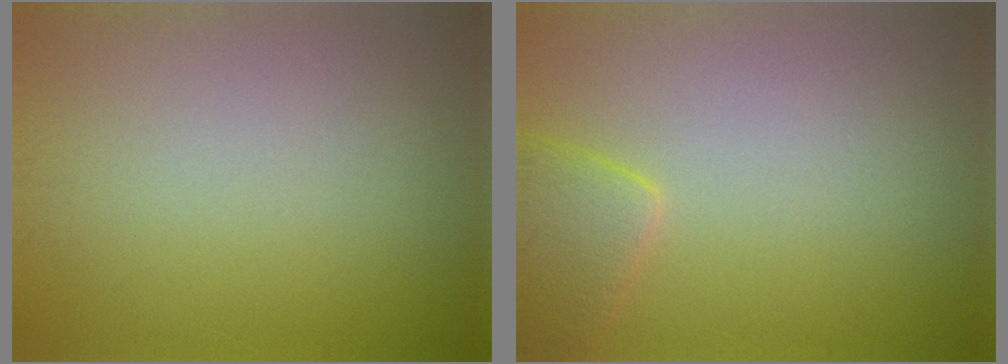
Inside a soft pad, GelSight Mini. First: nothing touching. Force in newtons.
{"total": 2.9, "press": 2.9, "slide": 0.1}